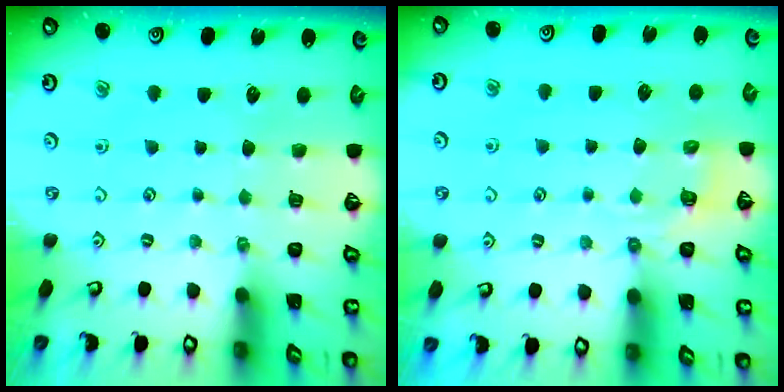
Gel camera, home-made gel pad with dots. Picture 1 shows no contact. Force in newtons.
{"total": 3.6, "press": 3.1, "slide": 1.8}